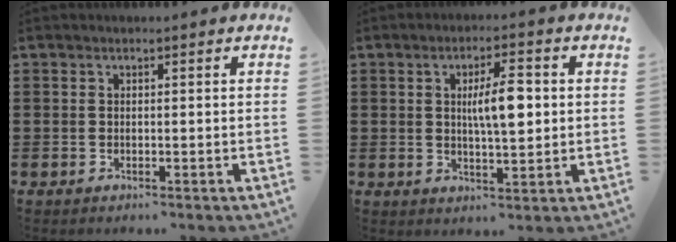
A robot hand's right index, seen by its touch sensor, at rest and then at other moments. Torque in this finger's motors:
{"motor_torque": [0.89, -0.09, 0.26, 0.14]}